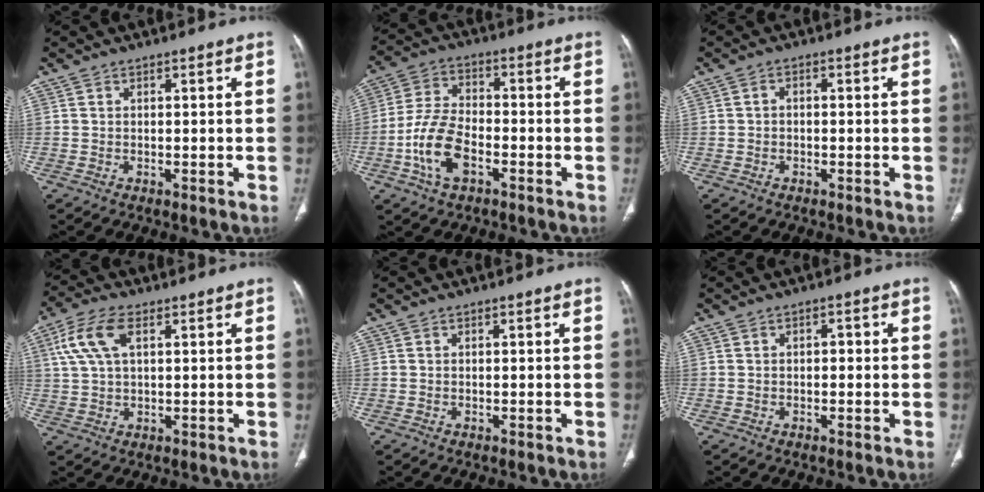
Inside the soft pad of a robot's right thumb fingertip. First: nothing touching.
{"total": 10.7, "force": [-4.1, 5.9, 8.0], "torque": [-0.163, 0.022, -0.079]}
{"total": 1.0, "force": [-0.2, 0.7, 0.7], "torque": [-0.008, 0.005, -0.007]}
{"total": 8.4, "force": [3.1, 4.2, 6.6], "torque": [-0.150, 0.013, 0.062]}
{"total": 0.0}
{"total": 1.3, "force": [0.0, 0.8, 1.0], "torque": [-0.010, 0.004, -0.003]}